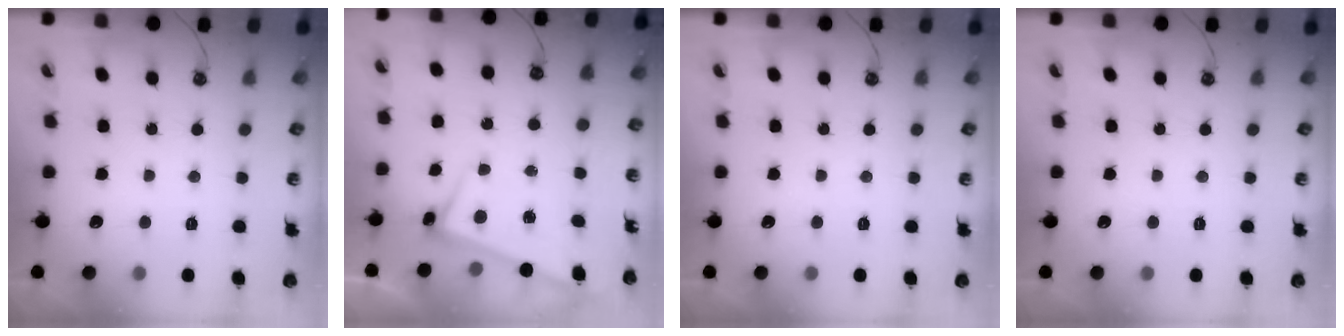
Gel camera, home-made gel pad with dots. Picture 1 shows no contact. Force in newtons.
{"total": 2.7, "press": 2.7, "slide": 0.4}
{"total": 0.0}
{"total": 0.0}